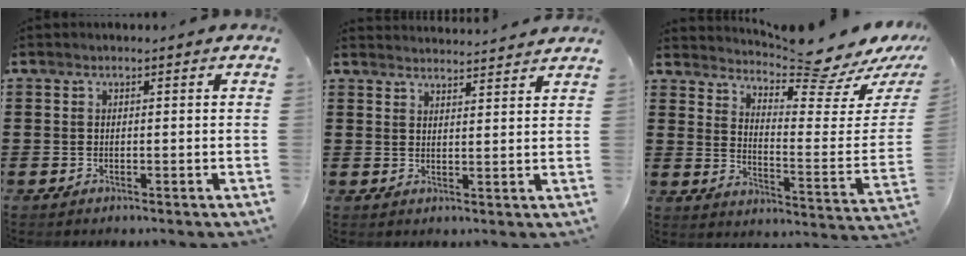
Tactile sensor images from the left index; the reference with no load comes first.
{"total": 2.9, "force": [2.8, -0.3, -0.1], "torque": [-0.006, -0.013, 0.053]}
{"total": 7.6, "force": [7.1, -0.3, 2.8], "torque": [-0.057, -0.074, 0.114]}